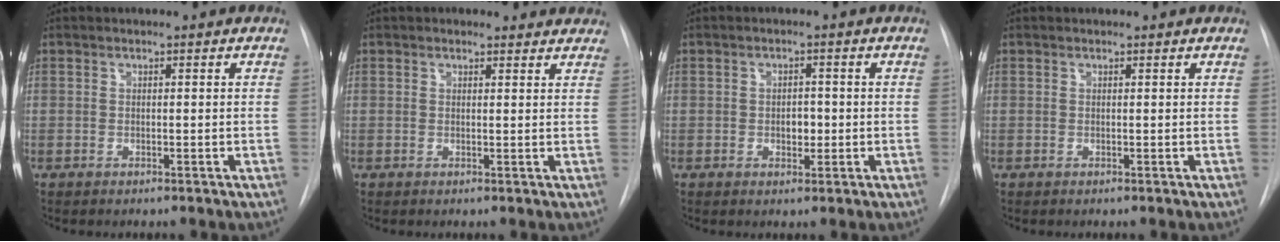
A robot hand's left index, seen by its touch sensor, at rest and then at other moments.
{"total": 3.3, "force": [2.9, 1.4, 0.2], "torque": [0.012, -0.005, 0.013]}
{"total": 2.4, "force": [-1.2, 1.3, 1.6], "torque": [-0.021, -0.004, -0.015]}
{"total": 0.0}